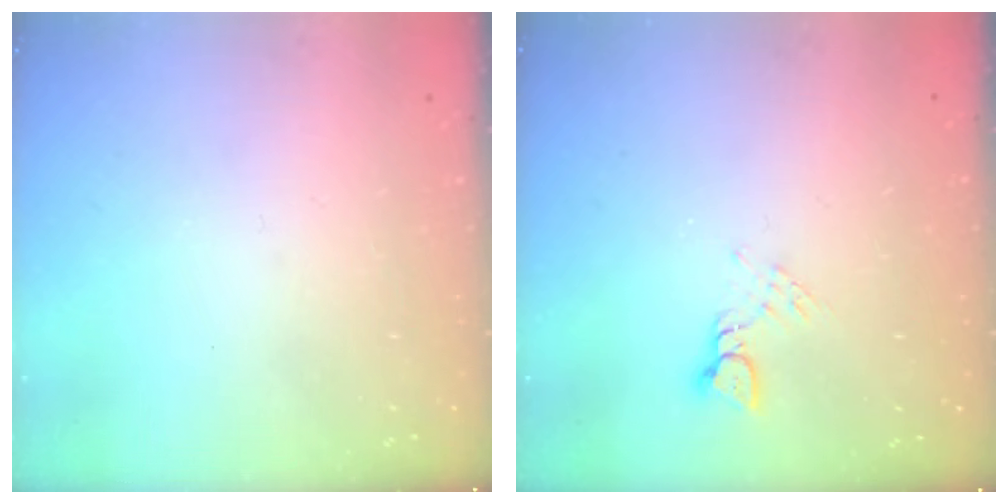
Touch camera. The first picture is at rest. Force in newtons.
{"total": 4.2, "press": 4.1, "slide": 0.4}